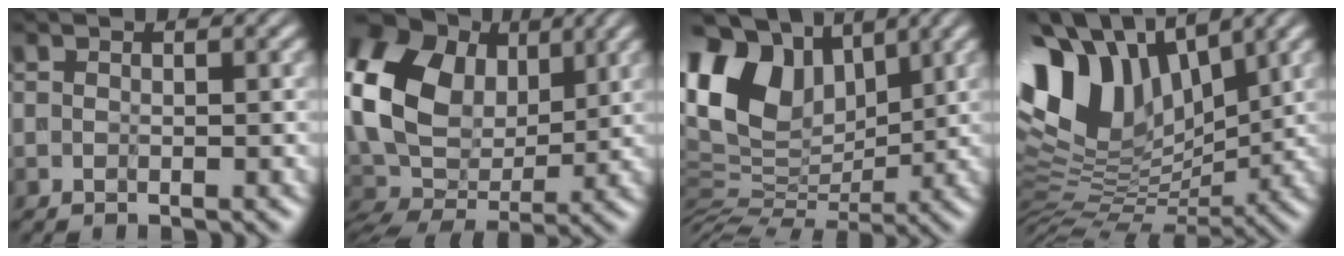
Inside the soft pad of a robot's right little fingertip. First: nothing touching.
{"total": 11.3, "force": [3.9, 8.0, 7.1], "torque": [-0.179, 0.010, 0.074]}
{"total": 11.6, "force": [4.8, 7.1, 7.8], "torque": [-0.189, 0.019, 0.085]}
{"total": 13.6, "force": [6.5, 7.4, 9.4], "torque": [-0.229, 0.021, 0.120]}